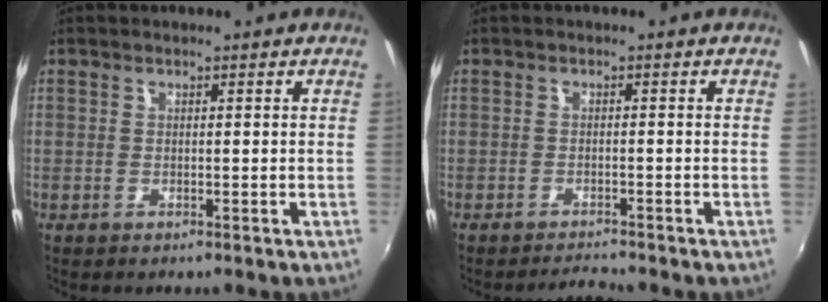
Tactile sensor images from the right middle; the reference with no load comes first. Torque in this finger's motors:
{"motor_torque": [0.08, -0.07, 0.01, 0.01]}